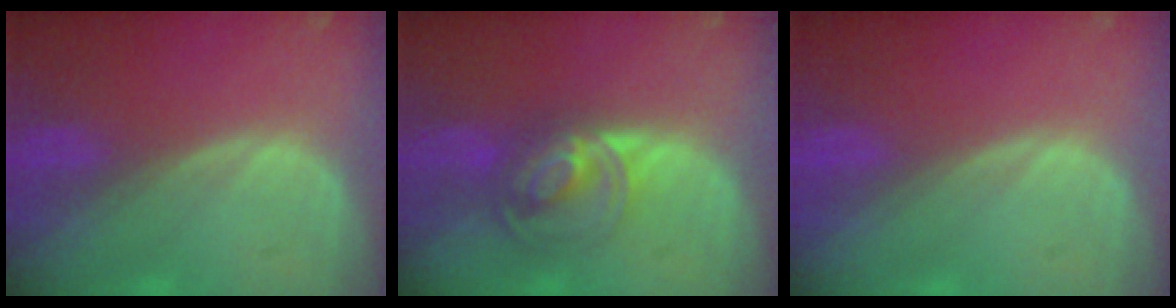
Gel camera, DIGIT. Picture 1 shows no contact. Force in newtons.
{"total": 7.3, "press": 6.0, "slide": 4.1}
{"total": 0.0}